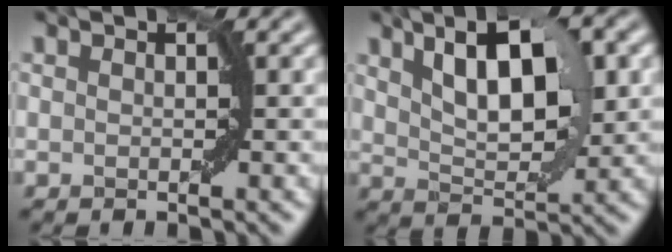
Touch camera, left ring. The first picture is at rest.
{"total": 7.6, "force": [2.8, 3.2, 6.3], "torque": [-0.103, 0.007, 0.048]}